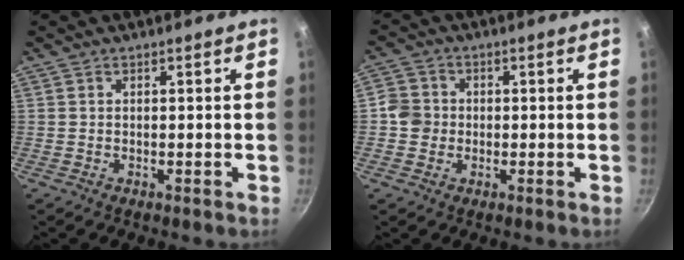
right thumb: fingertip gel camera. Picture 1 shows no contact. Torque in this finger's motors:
{"motor_torque": [0.18, 0.02, 0.34, -0.14, 0.00]}